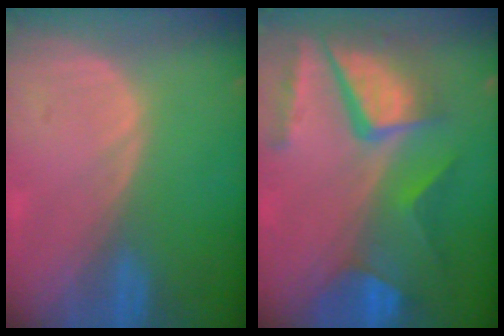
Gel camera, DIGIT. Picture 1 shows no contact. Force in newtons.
{"total": 11.4, "press": 9.5, "slide": 6.4}